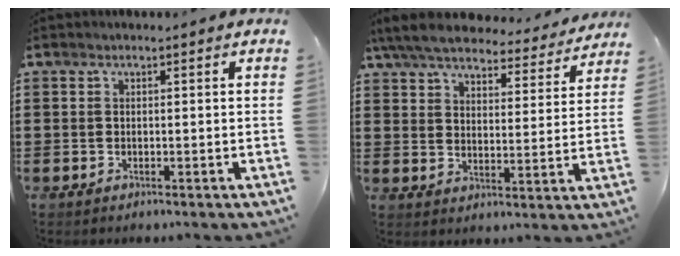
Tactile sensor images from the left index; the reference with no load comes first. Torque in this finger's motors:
{"motor_torque": [2.14, 0.00, 0.93, 0.21]}